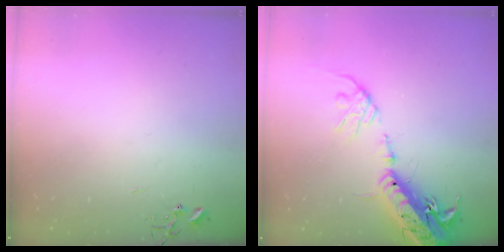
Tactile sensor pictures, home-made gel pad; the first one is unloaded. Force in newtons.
{"total": 19.6, "press": 19.1, "slide": 4.3}